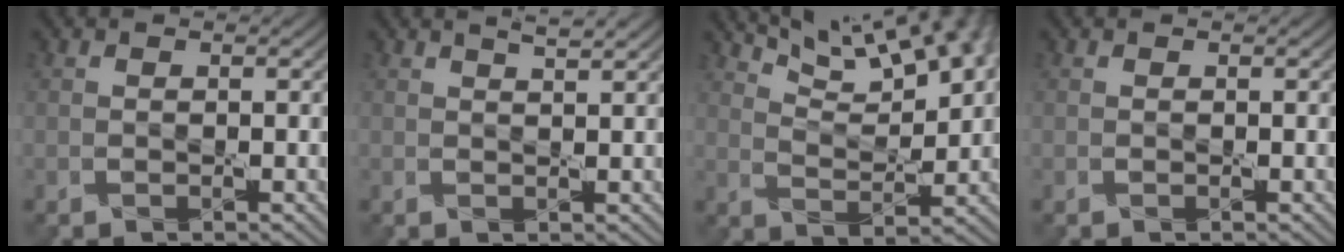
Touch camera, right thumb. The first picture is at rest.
{"total": 1.9, "force": [1.4, 0.3, 1.2], "torque": [-0.017, 0.002, 0.019]}
{"total": 11.7, "force": [7.8, 3.7, 7.9], "torque": [-0.138, 0.009, 0.118]}
{"total": 0.0}